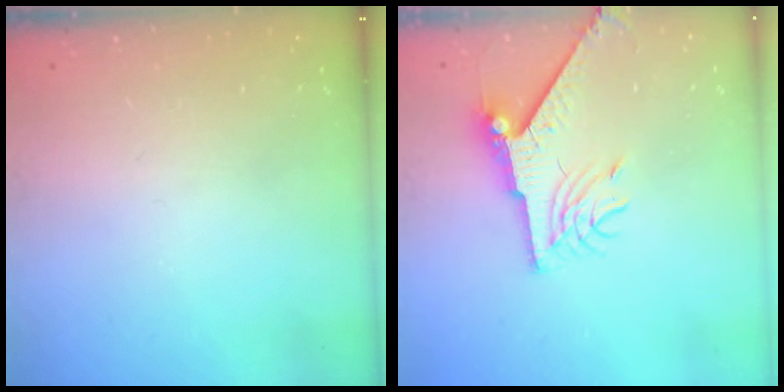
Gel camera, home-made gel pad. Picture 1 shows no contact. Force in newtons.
{"total": 8.6, "press": 8.5, "slide": 0.7}